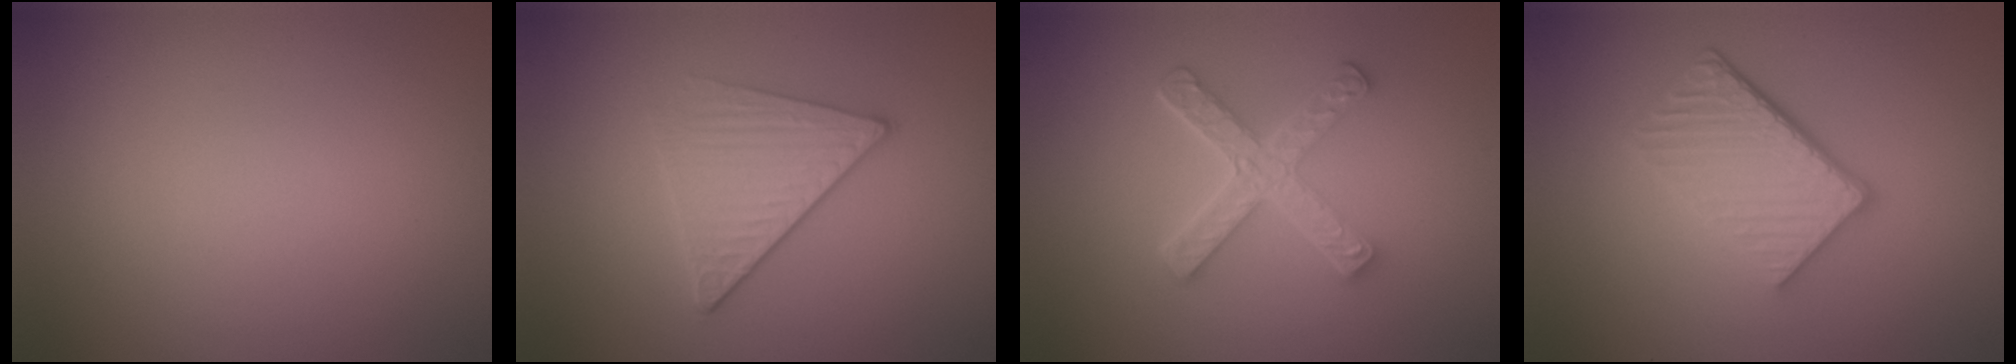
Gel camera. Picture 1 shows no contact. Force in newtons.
{"total": 3.3, "press": 3.0, "slide": 1.3}
{"total": 5.1, "press": 3.7, "slide": 3.5}
{"total": 5.3, "press": 3.8, "slide": 3.7}